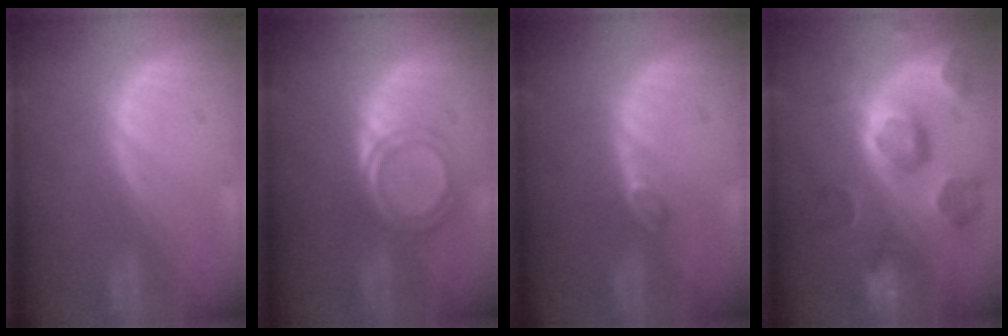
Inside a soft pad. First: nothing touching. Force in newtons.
{"total": 5.5, "press": 5.0, "slide": 2.3}
{"total": 1.7, "press": 1.7, "slide": 0.4}
{"total": 11.3, "press": 10.1, "slide": 5.1}